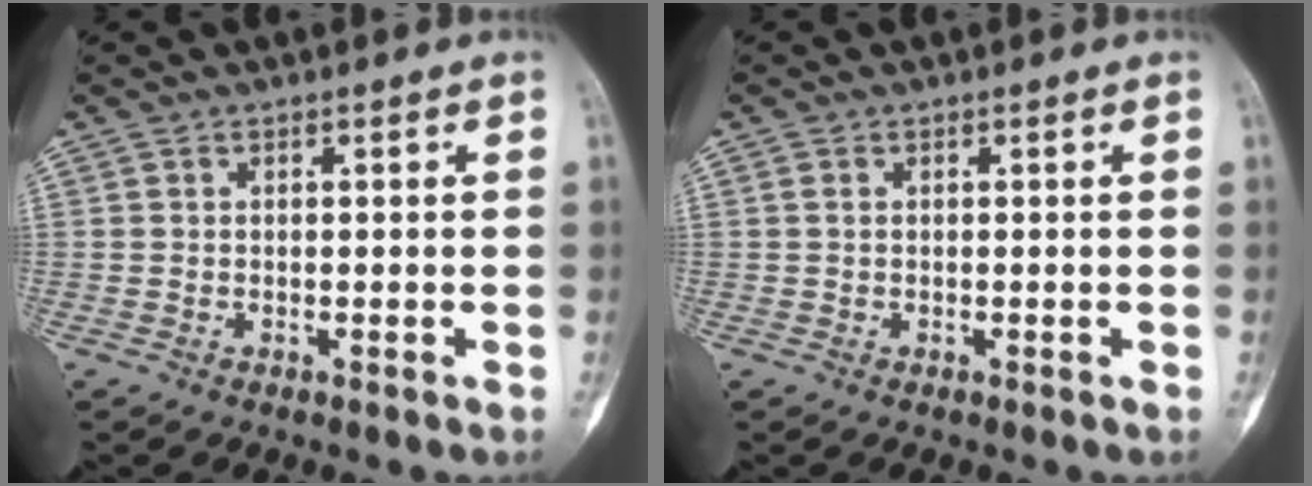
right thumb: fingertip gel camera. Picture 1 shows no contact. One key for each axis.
{"total": 0.7, "fx": 0.3, "fy": 0.5, "fz": 0.4, "tx": -0.007, "ty": 0.002, "tz": 0.005}